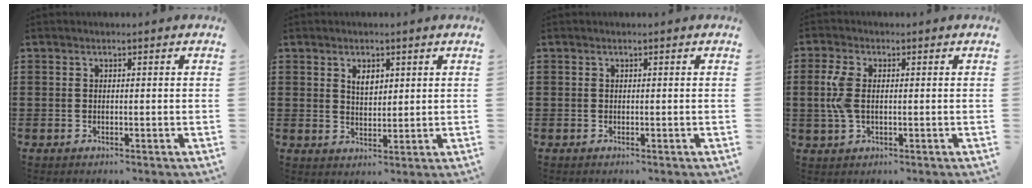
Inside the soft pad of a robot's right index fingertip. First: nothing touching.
{"total": 2.6, "force": [1.5, 1.4, 1.5], "torque": [-0.028, 0.001, 0.026]}
{"total": 0.0}
{"total": 5.1, "force": [0.2, 2.5, 4.4], "torque": [-0.122, -0.005, -0.008]}